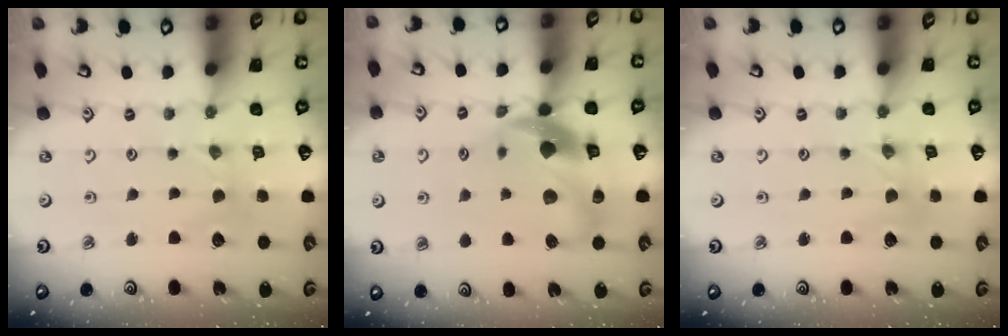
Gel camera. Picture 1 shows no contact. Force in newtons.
{"total": 14.0, "press": 13.8, "slide": 2.1}
{"total": 0.0}